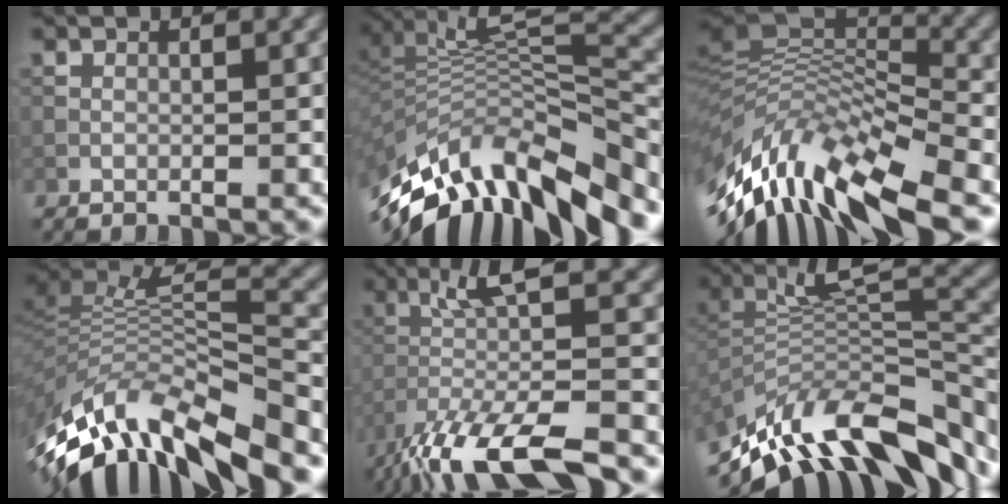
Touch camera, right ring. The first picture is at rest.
{"total": 12.2, "force": [-6.3, 4.7, 9.4], "torque": [-0.185, 0.025, -0.106]}
{"total": 12.3, "force": [-5.7, 4.4, 10.0], "torque": [-0.204, 0.025, -0.102]}
{"total": 11.1, "force": [-6.7, 4.3, 7.8], "torque": [-0.162, 0.026, -0.115]}
{"total": 10.3, "force": [-5.4, 2.4, 8.4], "torque": [-0.174, -0.004, -0.098]}
{"total": 12.1, "force": [-6.5, 4.8, 9.0], "torque": [-0.168, 0.029, -0.115]}